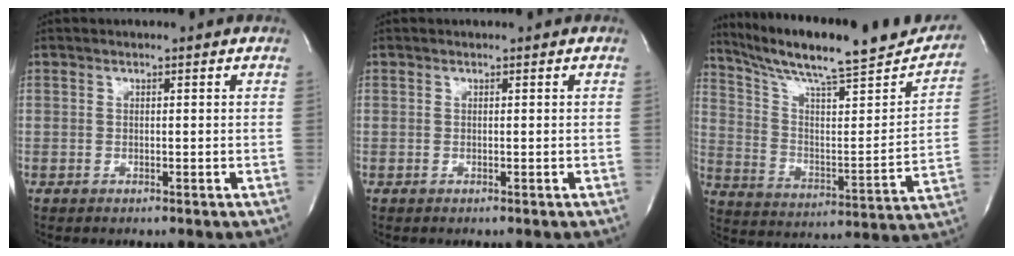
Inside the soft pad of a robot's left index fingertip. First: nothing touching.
{"total": 0.0}
{"total": 24.2, "force": [20.6, 2.9, 12.3], "torque": [-0.197, -0.023, 0.299]}